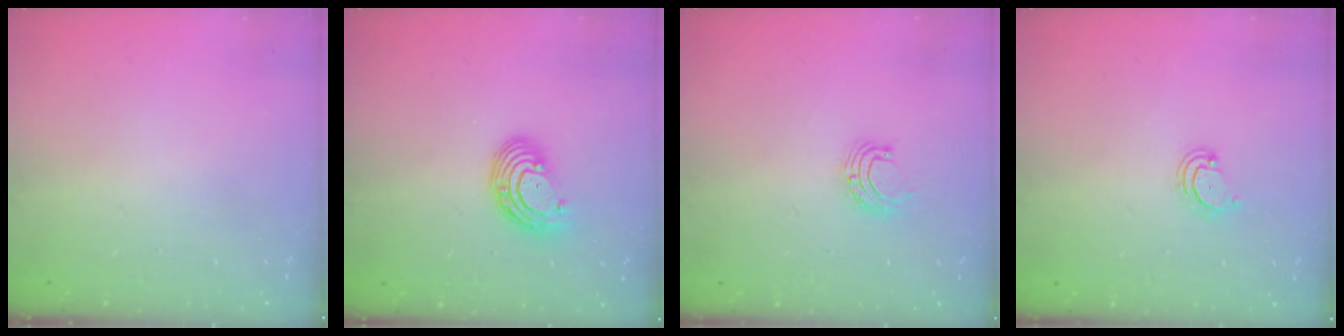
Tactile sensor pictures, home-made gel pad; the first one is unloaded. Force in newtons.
{"total": 8.1, "press": 8.0, "slide": 1.5}
{"total": 5.9, "press": 5.9, "slide": 0.5}
{"total": 2.8, "press": 2.8, "slide": 0.2}